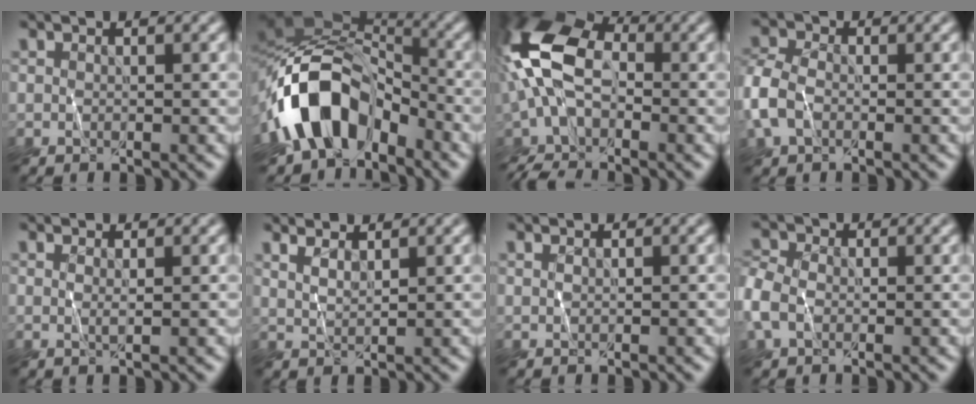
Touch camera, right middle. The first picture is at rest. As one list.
[{"total": 11.3, "force": [-5.2, 7.0, 7.1], "torque": [-0.119, 0.016, -0.100]}, {"total": 10.7, "force": [-2.4, 6.2, 8.5], "torque": [-0.203, 0.018, -0.067]}, {"total": 3.5, "force": [-1.1, 2.6, 2.1], "torque": [-0.054, 0.012, -0.035]}, {"total": 0.9, "force": [0.5, 0.2, 0.7], "torque": [-0.011, 0.001, 0.003]}, {"total": 2.4, "force": [2.1, 0.7, 1.0], "torque": [-0.005, 0.005, 0.026]}, {"total": 0.7, "force": [0.6, 0.2, 0.3], "torque": [-0.004, 0.000, 0.006]}, {"total": 3.3, "force": [-0.8, 2.5, 2.0], "torque": [-0.052, 0.010, -0.029]}]